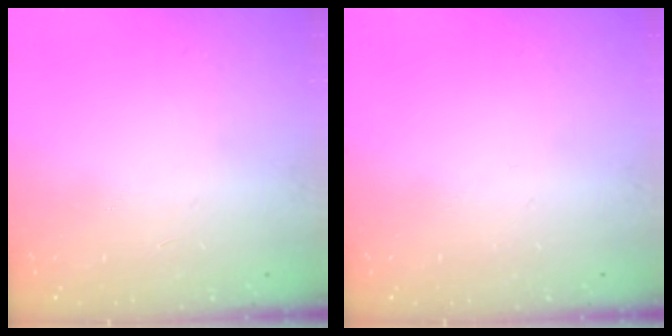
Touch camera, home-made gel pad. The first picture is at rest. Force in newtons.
{"total": 0.0}